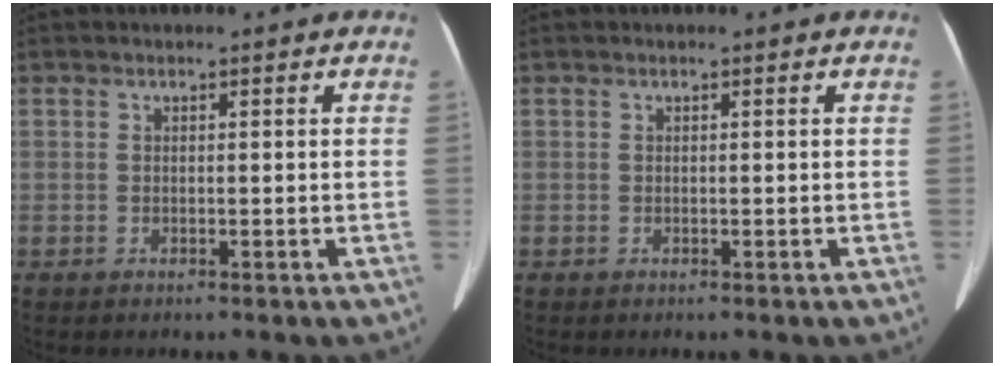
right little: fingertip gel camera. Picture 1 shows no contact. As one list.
[{"total": 0.0}]